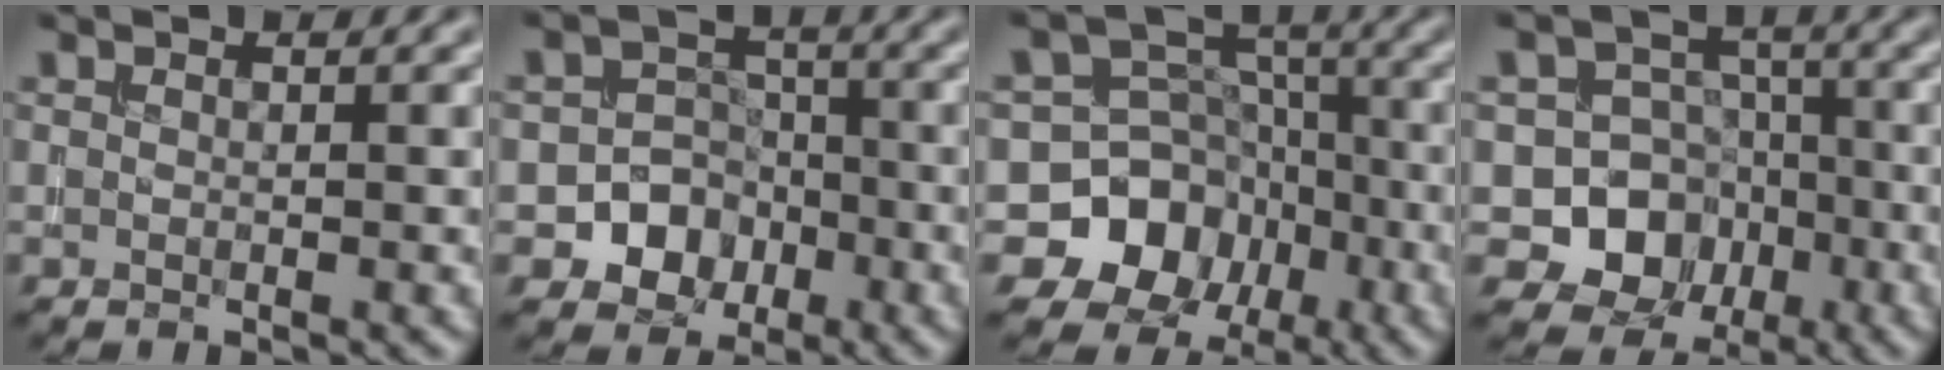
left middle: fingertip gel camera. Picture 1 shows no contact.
{"total": 5.4, "force": [-2.2, 4.7, 1.3], "torque": [0.010, 0.004, -0.057]}
{"total": 10.6, "force": [-4.6, 9.4, 2.2], "torque": [-0.034, 0.001, -0.104]}
{"total": 9.7, "force": [-3.2, 8.8, 2.6], "torque": [-0.027, 0.003, -0.077]}